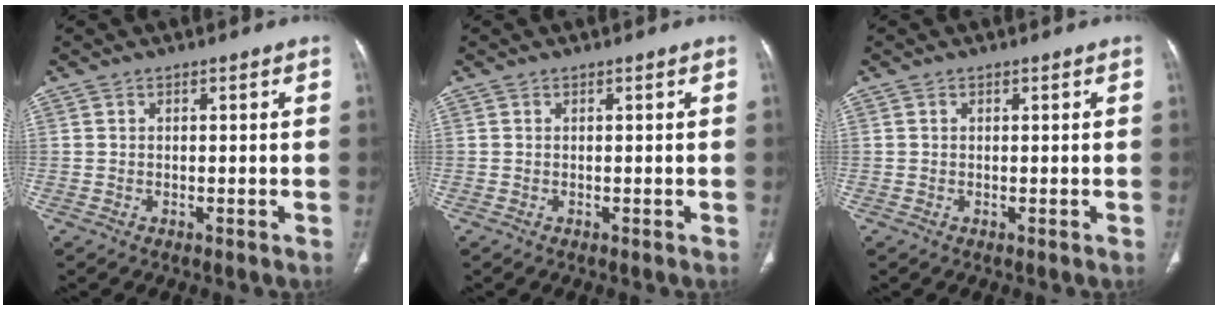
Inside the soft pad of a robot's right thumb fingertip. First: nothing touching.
{"total": 0.0}
{"total": 0.0}